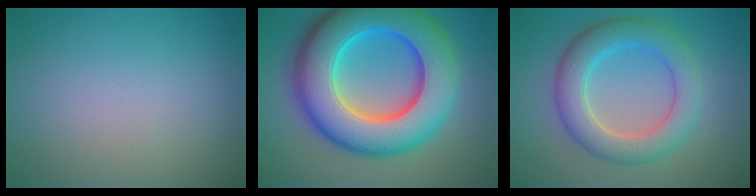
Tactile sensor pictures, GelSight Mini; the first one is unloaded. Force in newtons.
{"total": 13.9, "press": 13.9, "slide": 0.1}
{"total": 6.1, "press": 6.1, "slide": 0.3}